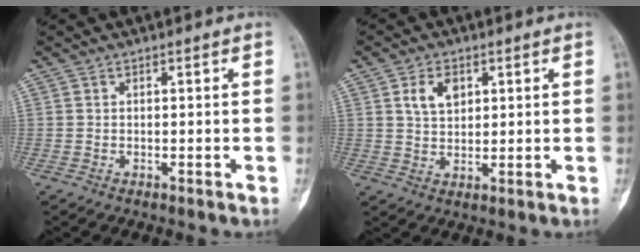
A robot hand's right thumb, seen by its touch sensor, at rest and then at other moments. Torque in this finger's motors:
{"motor_torque": [0.78, 0.90, 0.22, -0.17, 0.16]}